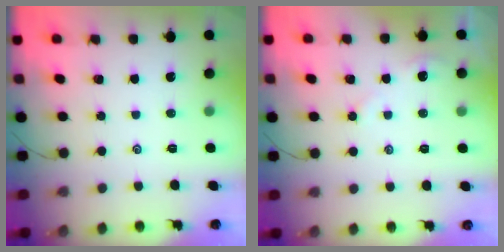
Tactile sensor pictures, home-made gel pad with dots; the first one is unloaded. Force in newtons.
{"total": 2.8, "press": 2.8, "slide": 0.4}